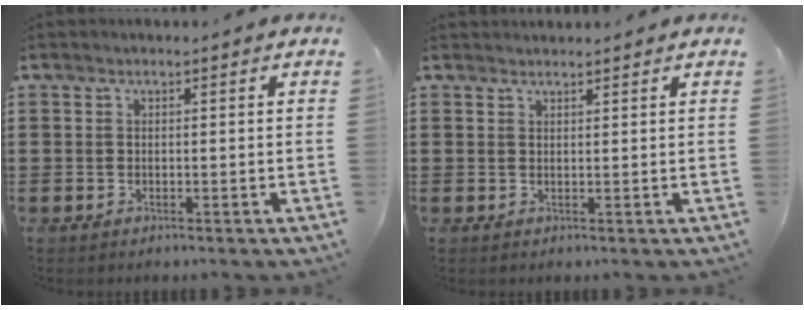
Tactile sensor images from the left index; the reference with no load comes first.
{"total": 1.1, "force": [1.1, 0.1, 0.0], "torque": [-0.001, -0.001, 0.022]}